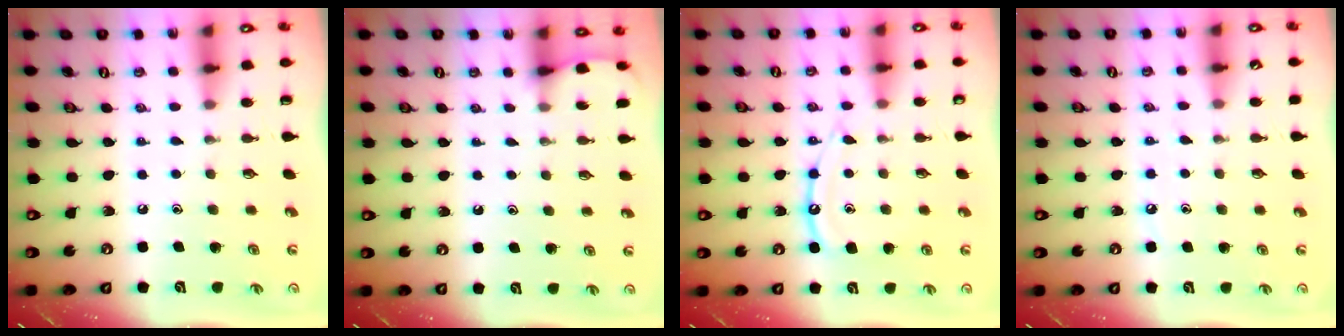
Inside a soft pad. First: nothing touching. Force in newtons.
{"total": 2.6, "press": 2.6, "slide": 0.3}
{"total": 12.0, "press": 11.9, "slide": 1.1}
{"total": 5.5, "press": 5.5, "slide": 0.7}